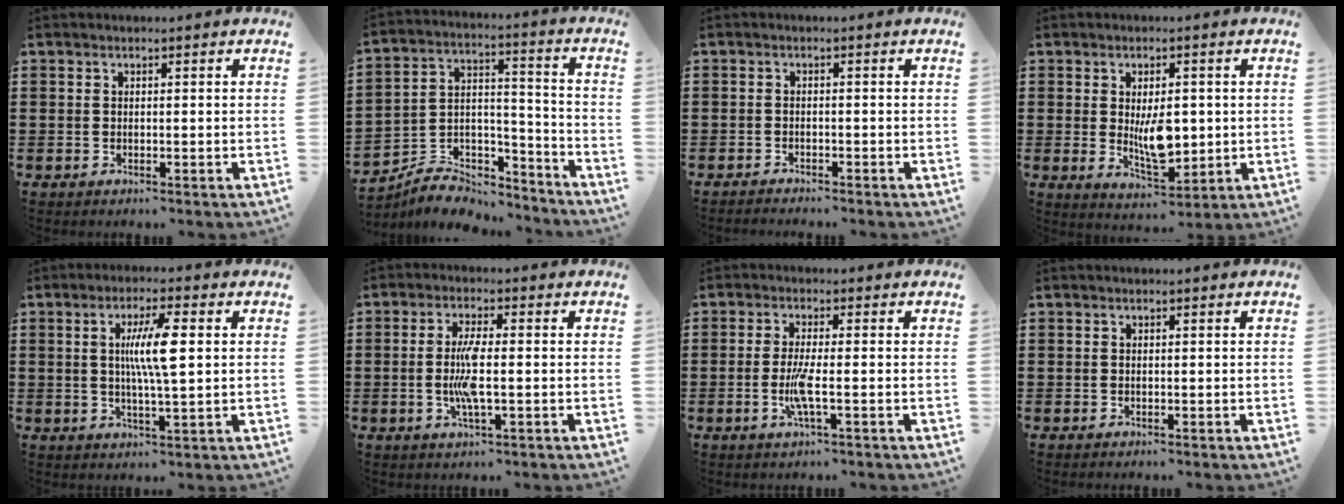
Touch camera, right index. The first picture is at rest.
{"total": 7.4, "force": [-6.8, 2.7, 1.4], "torque": [-0.029, 0.019, -0.133]}
{"total": 1.1, "force": [-1.1, 0.0, -0.1], "torque": [-0.001, 0.002, -0.024]}
{"total": 6.9, "force": [0.2, 3.2, 6.1], "torque": [-0.097, -0.006, -0.001]}
{"total": 7.3, "force": [1.2, 1.0, 7.2], "torque": [-0.135, 0.002, 0.015]}
{"total": 5.7, "force": [-0.6, 1.2, 5.5], "torque": [-0.119, -0.005, -0.021]}
{"total": 4.6, "force": [-1.1, 0.3, 4.5], "torque": [-0.092, -0.012, -0.026]}
{"total": 0.0}